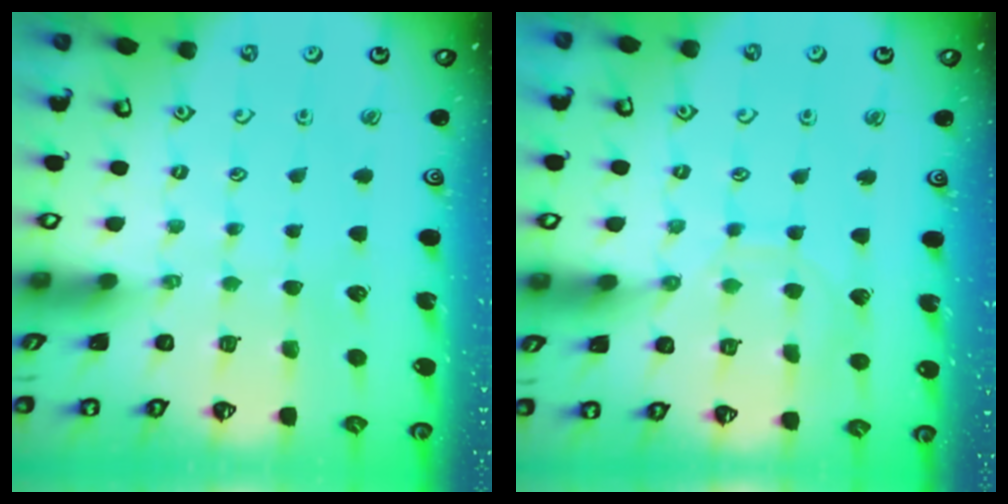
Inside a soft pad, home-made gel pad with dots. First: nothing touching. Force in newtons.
{"total": 7.5, "press": 7.4, "slide": 0.6}